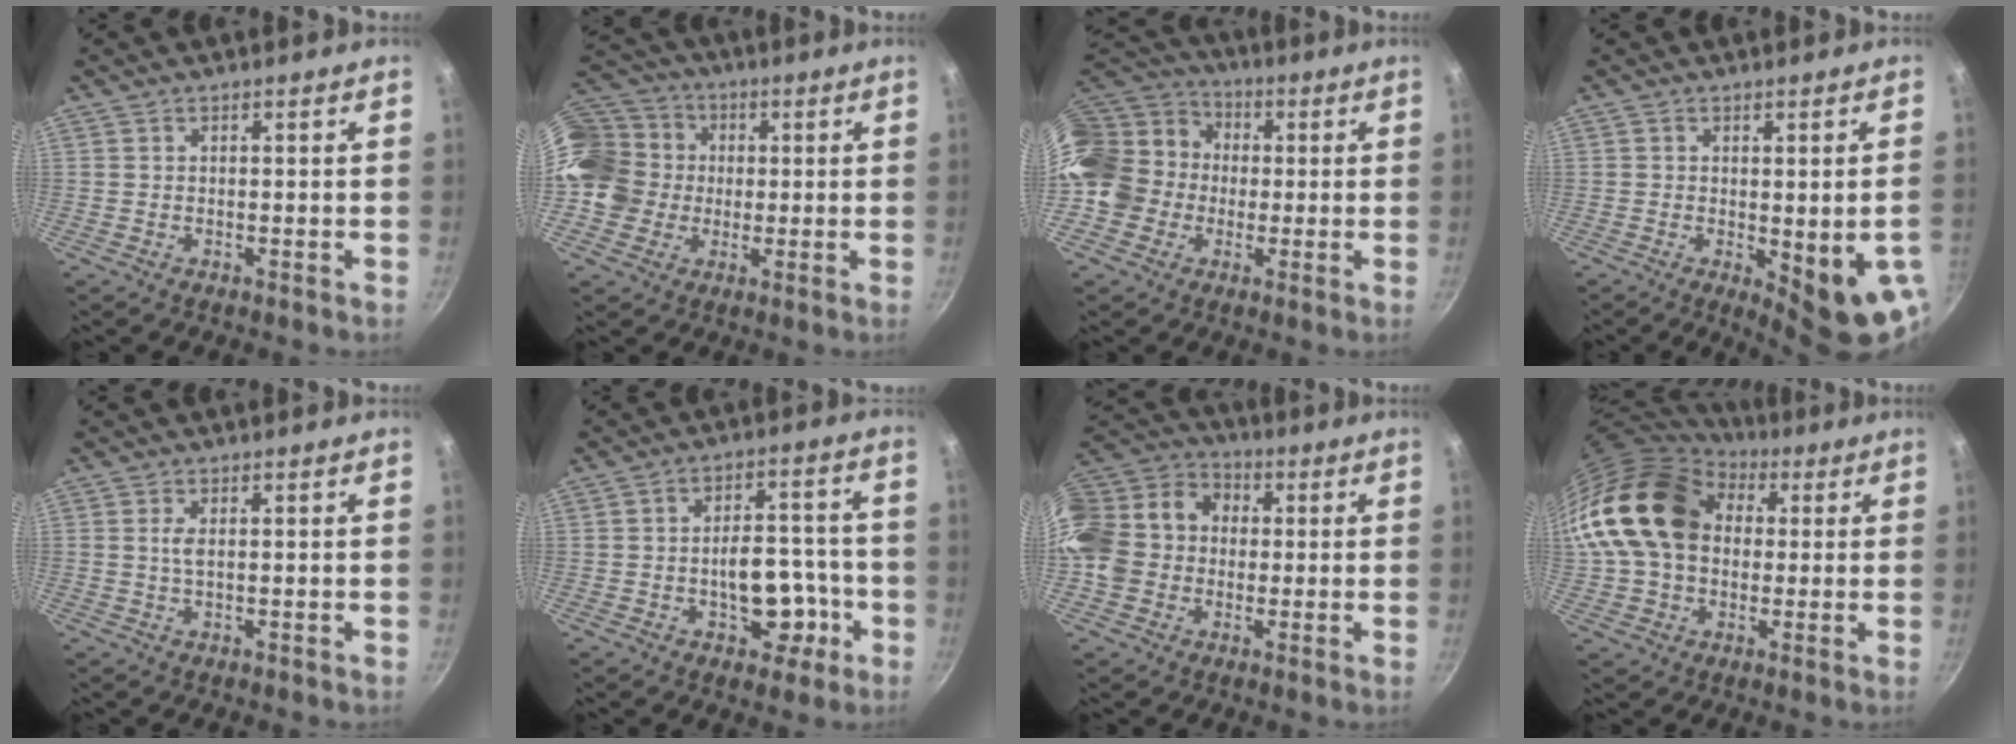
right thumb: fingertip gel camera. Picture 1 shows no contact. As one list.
[{"total": 15.3, "force": [0.2, 13.8, 6.7], "torque": [-0.111, 0.032, -0.004]}, {"total": 19.0, "force": [-1.1, 16.5, 9.3], "torque": [-0.158, 0.055, -0.030]}, {"total": 10.7, "force": [-2.3, 3.1, 10.0], "torque": [-0.107, -0.010, -0.018]}, {"total": 1.8, "force": [0.3, 0.7, 1.6], "torque": [-0.035, 0.000, 0.006]}, {"total": 10.6, "force": [-3.4, 6.4, 7.8], "torque": [-0.069, 0.035, -0.040]}, {"total": 16.7, "force": [-0.6, 13.9, 9.2], "torque": [-0.156, 0.048, -0.025]}, {"total": 20.2, "force": [4.1, 15.0, 12.9], "torque": [-0.224, 0.032, 0.066]}]